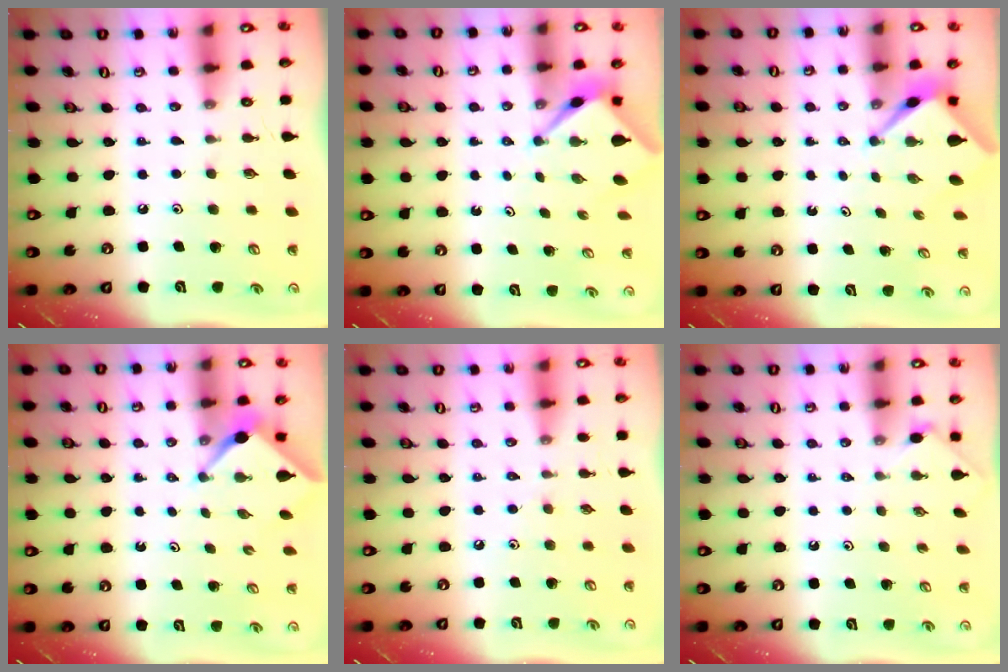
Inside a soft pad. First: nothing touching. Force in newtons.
{"total": 2.6, "press": 2.6, "slide": 0.2}
{"total": 2.6, "press": 2.6, "slide": 0.1}
{"total": 2.6, "press": 2.6, "slide": 0.3}
{"total": 2.4, "press": 2.4, "slide": 0.5}
{"total": 1.4, "press": 1.4, "slide": 0.4}